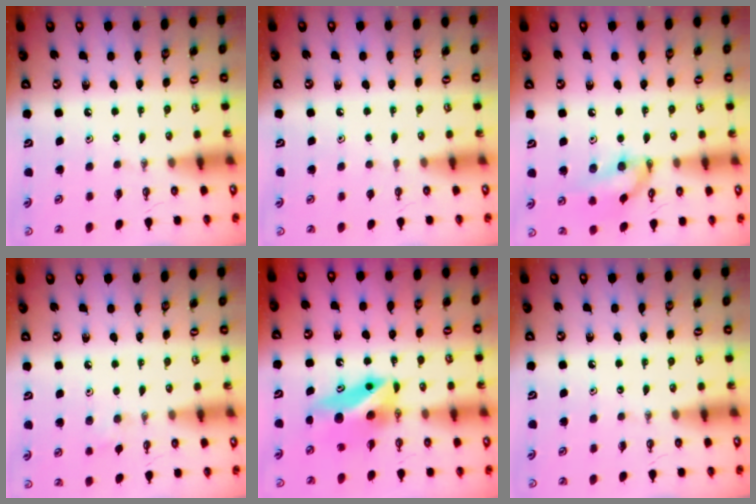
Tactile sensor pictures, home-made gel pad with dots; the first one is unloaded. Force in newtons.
{"total": 0.0}
{"total": 12.8, "press": 12.8, "slide": 0.6}
{"total": 4.8, "press": 4.8, "slide": 0.8}
{"total": 9.4, "press": 7.4, "slide": 5.8}
{"total": 0.0}